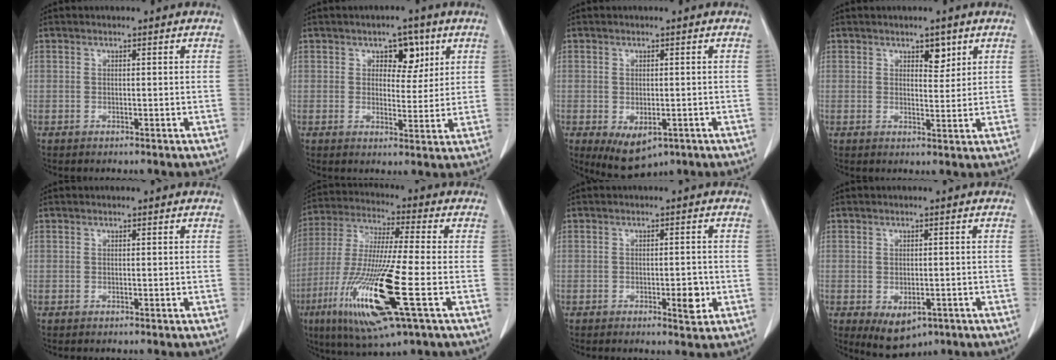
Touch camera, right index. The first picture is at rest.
{"total": 5.0, "force": [2.3, 3.0, 3.2], "torque": [-0.034, 0.006, 0.033]}
{"total": 6.3, "force": [-2.8, 3.3, 4.5], "torque": [-0.069, -0.013, -0.030]}
{"total": 2.8, "force": [1.7, 1.4, 1.8], "torque": [-0.020, -0.003, 0.028]}
{"total": 0.0}
{"total": 18.6, "force": [-6.4, 1.2, 17.4], "torque": [-0.374, -0.037, -0.119]}
{"total": 3.3, "force": [-1.1, 1.1, 2.9], "torque": [-0.041, -0.001, -0.012]}
{"total": 5.7, "force": [-2.6, 3.3, 3.8], "torque": [-0.057, -0.008, -0.025]}